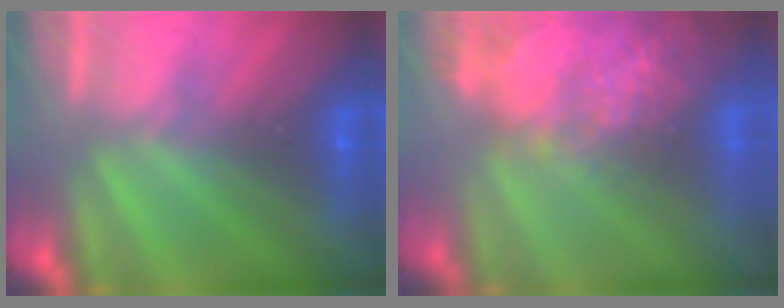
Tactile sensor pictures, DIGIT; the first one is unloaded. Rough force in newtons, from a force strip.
{"total": 7.4}